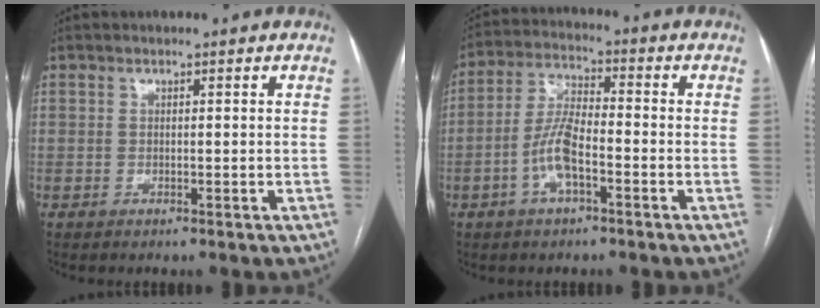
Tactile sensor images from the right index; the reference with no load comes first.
{"total": 7.5, "force": [-2.8, 2.2, 6.6], "torque": [-0.142, 0.010, -0.055]}